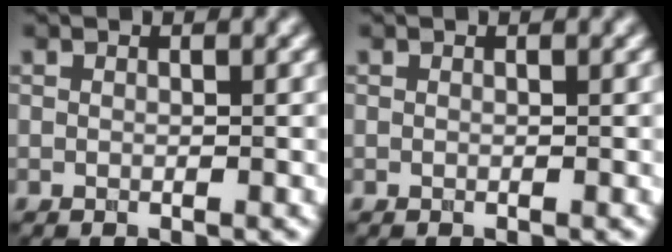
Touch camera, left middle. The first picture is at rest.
{"total": 0.0}